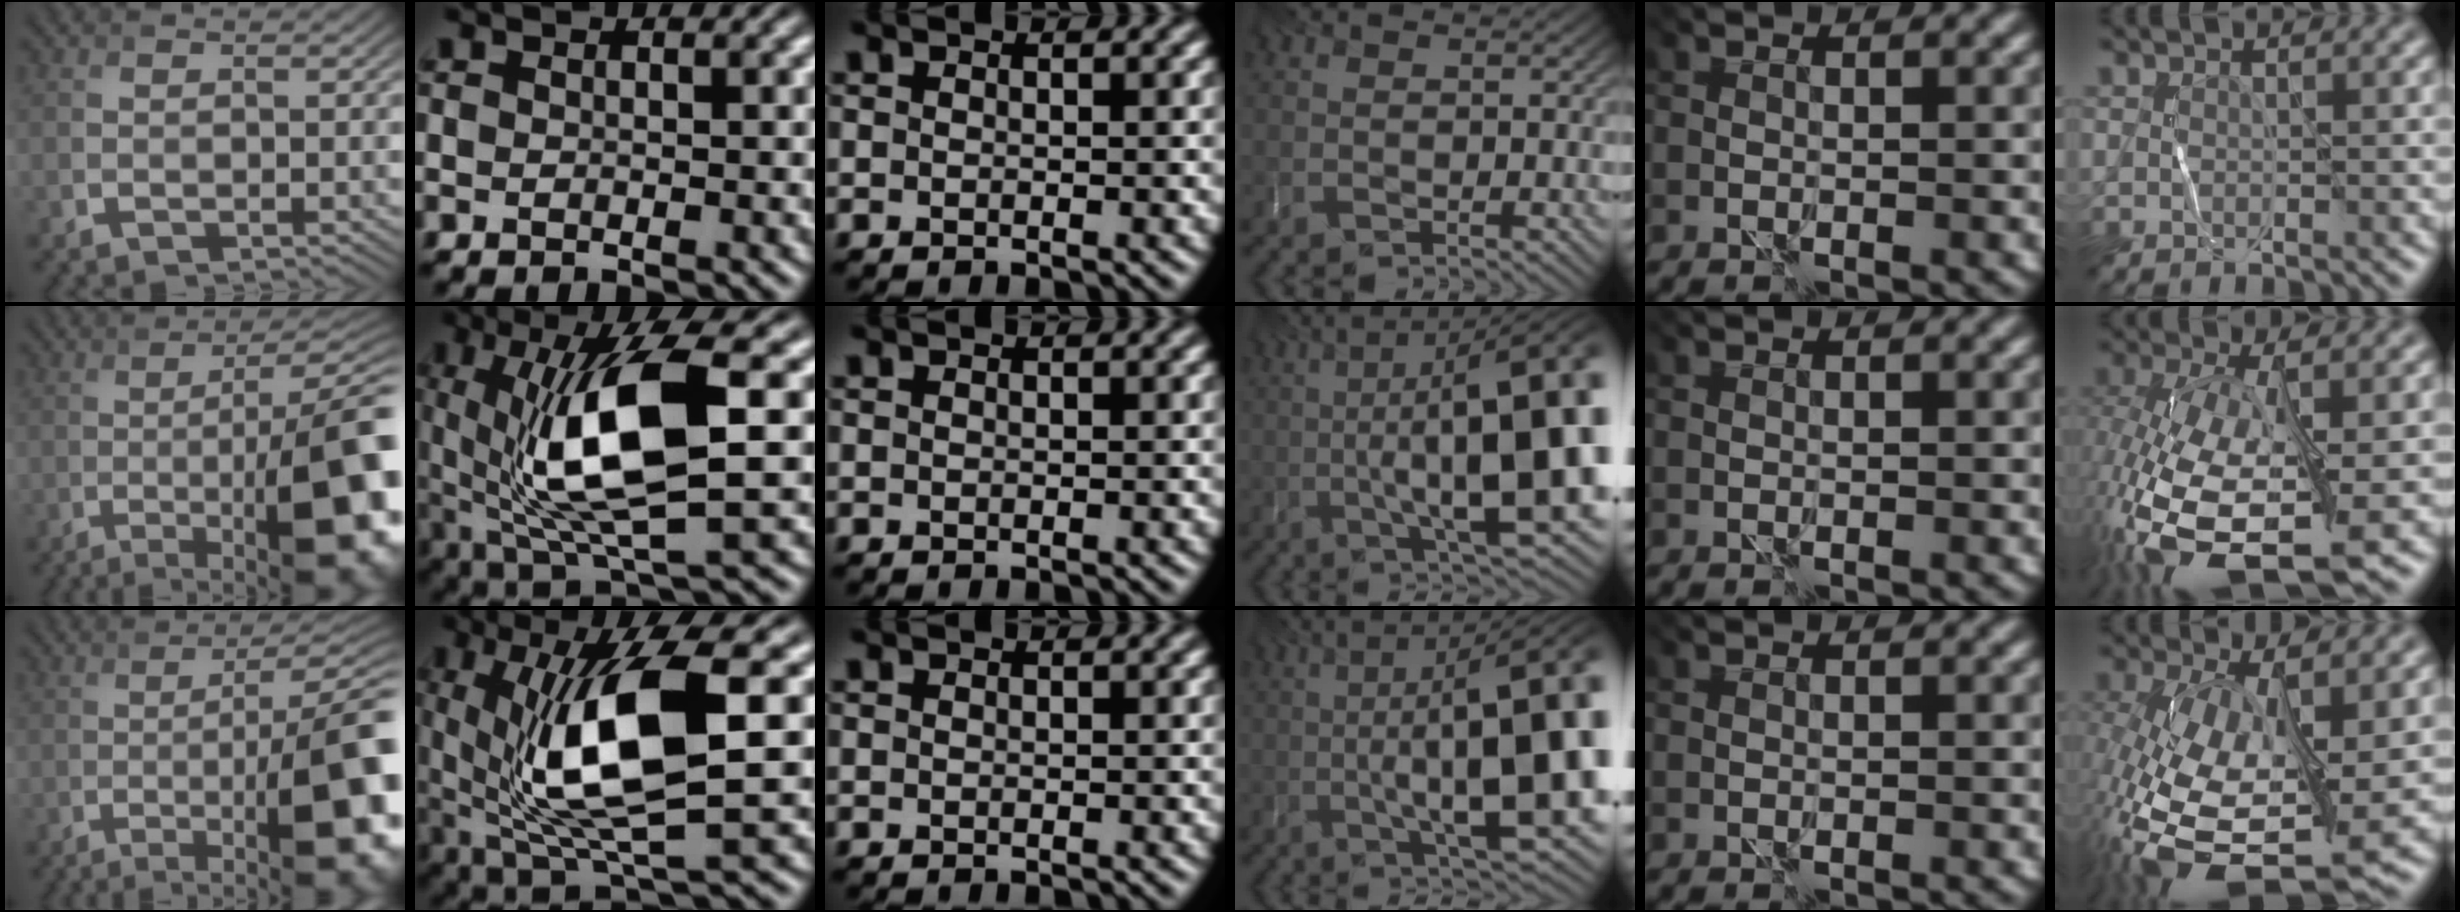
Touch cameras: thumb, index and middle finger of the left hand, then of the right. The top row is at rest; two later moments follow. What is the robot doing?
{"motion": "wrap", "object": "string"}